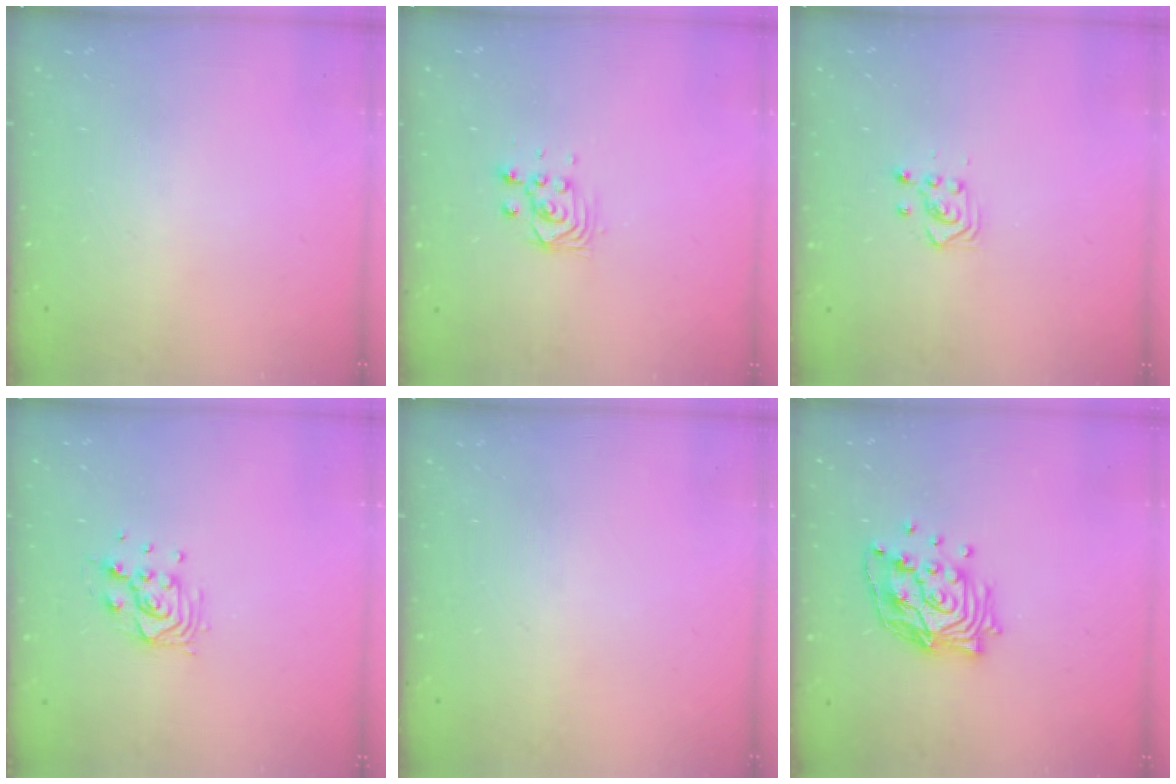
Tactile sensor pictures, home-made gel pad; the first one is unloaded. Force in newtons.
{"total": 2.8, "press": 2.8, "slide": 0.2}
{"total": 3.0, "press": 3.0, "slide": 0.5}
{"total": 9.0, "press": 8.9, "slide": 1.5}
{"total": 0.0}
{"total": 13.5, "press": 13.4, "slide": 1.0}